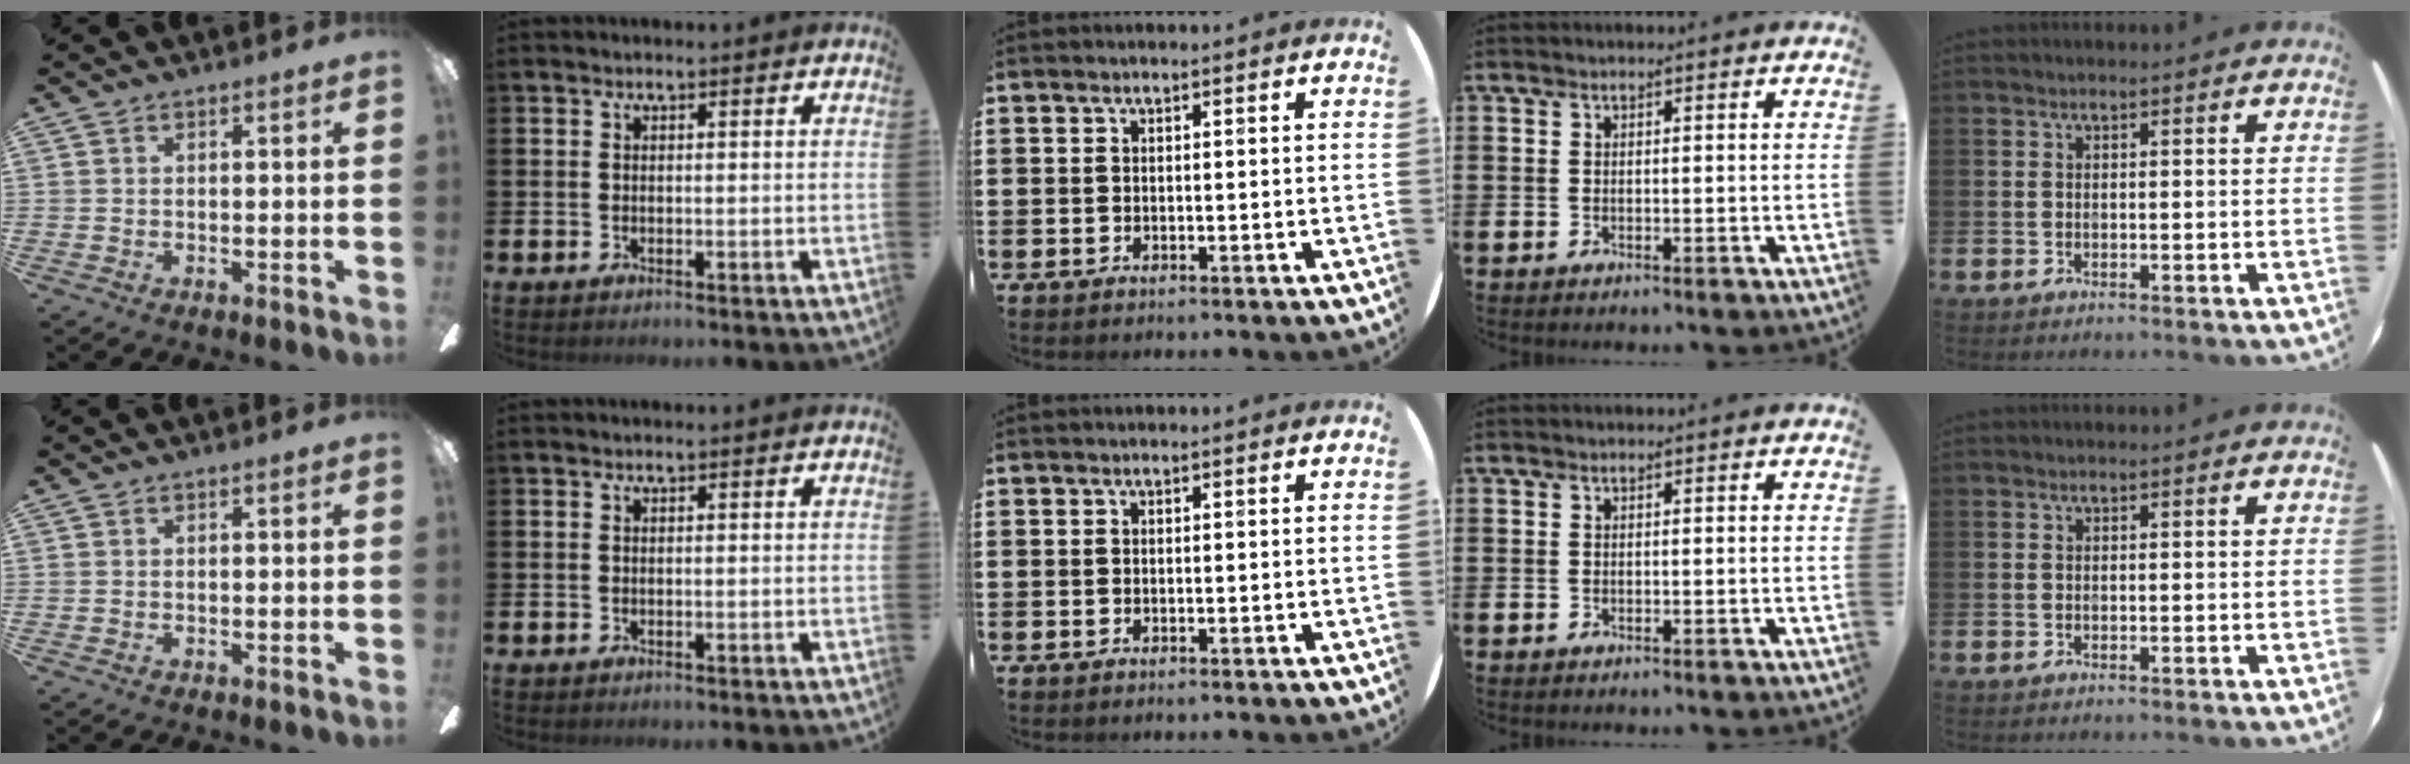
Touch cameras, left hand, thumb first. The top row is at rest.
{}